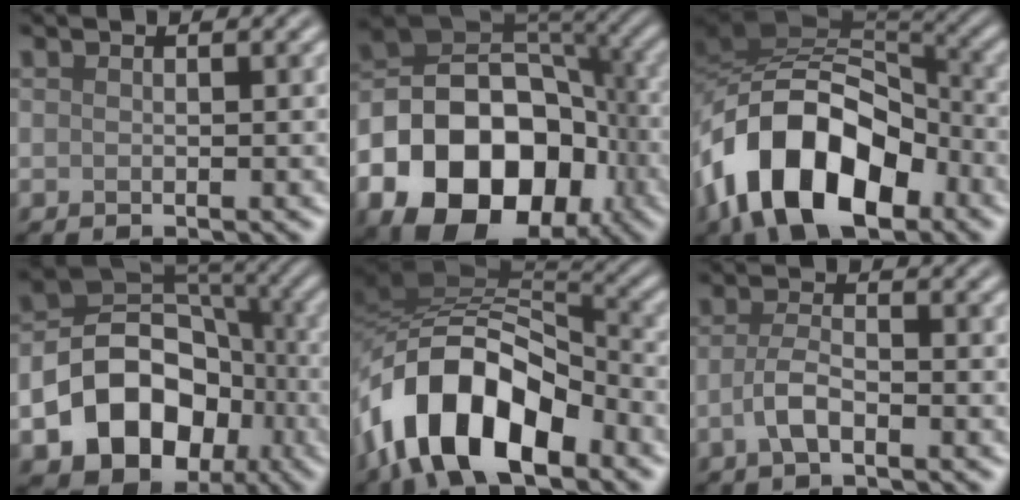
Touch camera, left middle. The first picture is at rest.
{"total": 16.0, "force": [-6.4, 11.2, 9.5], "torque": [-0.152, -0.011, -0.112]}
{"total": 13.4, "force": [-6.0, 7.7, 9.2], "torque": [-0.152, 0.005, -0.117]}
{"total": 12.2, "force": [-4.4, 9.2, 6.7], "torque": [-0.105, 0.000, -0.086]}
{"total": 12.7, "force": [-6.6, 6.4, 8.8], "torque": [-0.150, 0.001, -0.131]}
{"total": 2.6, "force": [-1.1, 1.0, 2.1], "torque": [-0.045, 0.003, -0.027]}